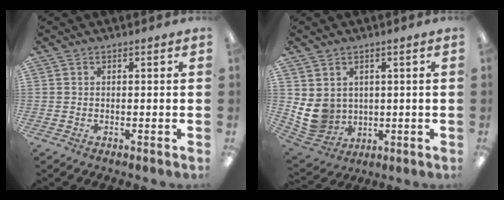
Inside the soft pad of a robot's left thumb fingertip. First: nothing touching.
{"total": 8.4, "force": [1.6, 7.6, 3.1], "torque": [-0.090, -0.015, 0.038]}